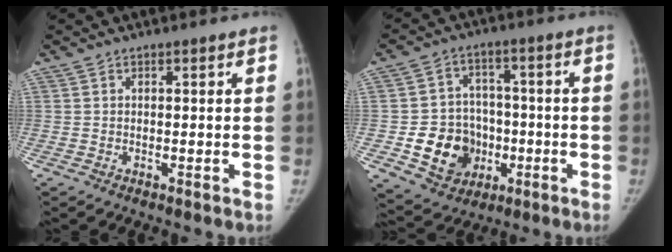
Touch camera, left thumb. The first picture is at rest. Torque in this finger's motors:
{"motor_torque": [0.98, 1.14, 0.42, -0.58, 0.32]}